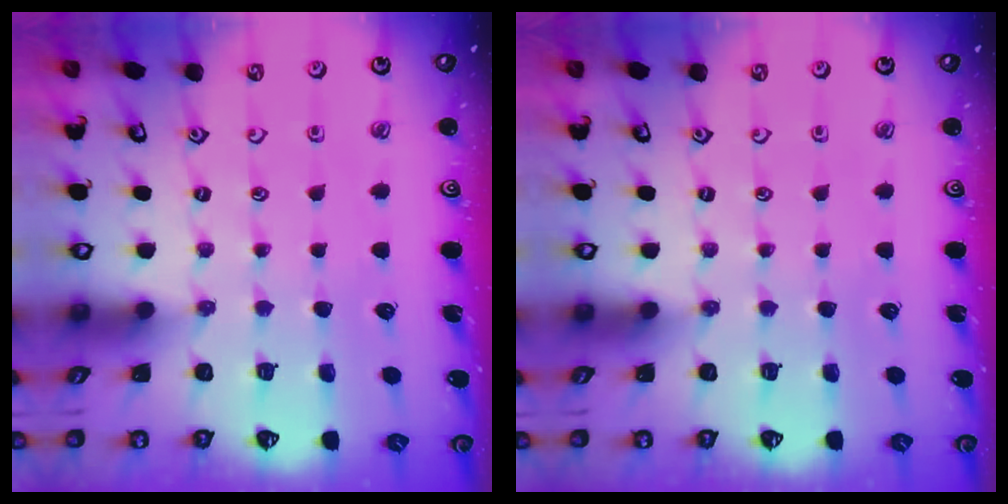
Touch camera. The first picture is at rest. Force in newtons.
{"total": 0.0}